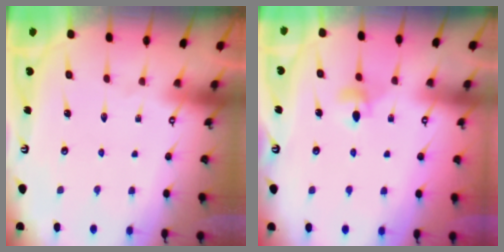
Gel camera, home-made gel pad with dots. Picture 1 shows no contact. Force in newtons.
{"total": 5.7, "press": 5.6, "slide": 0.8}